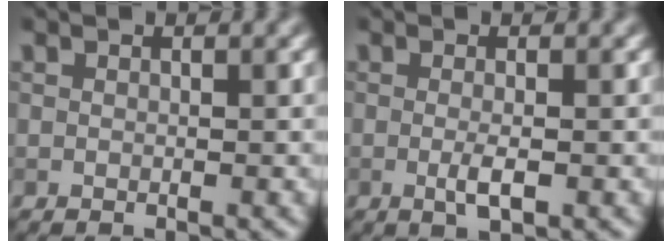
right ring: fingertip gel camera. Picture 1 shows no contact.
{"total": 1.9, "force": [-0.4, 0.4, 1.8], "torque": [-0.035, -0.005, -0.008]}